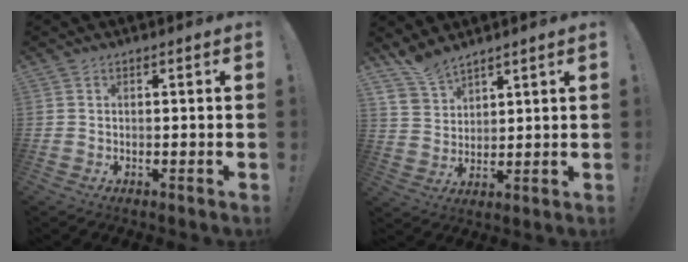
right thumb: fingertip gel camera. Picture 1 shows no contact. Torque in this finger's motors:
{"motor_torque": [-0.29, 1.44, 0.26, 0.10, 0.14]}